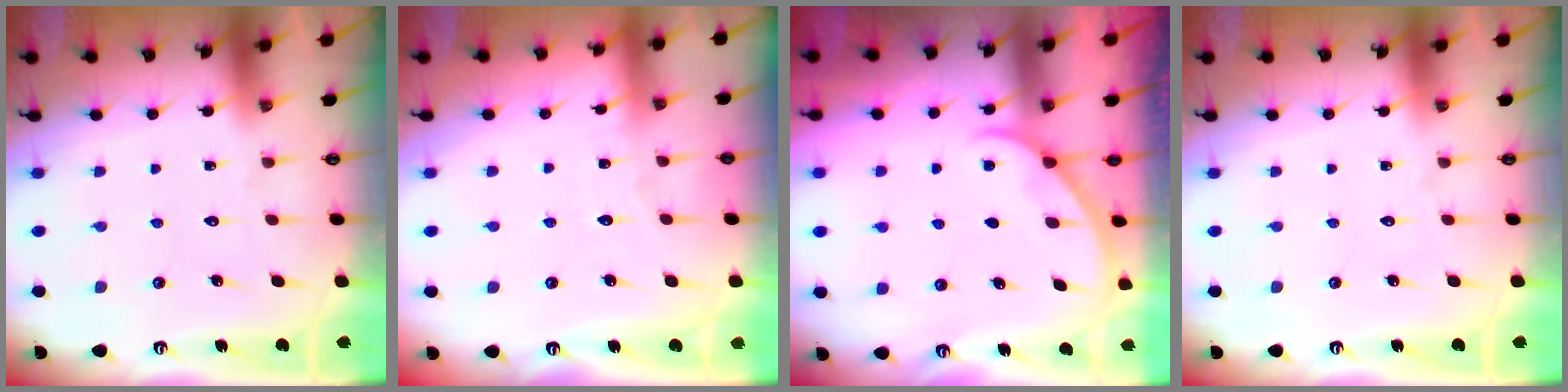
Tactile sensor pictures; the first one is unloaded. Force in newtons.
{"total": 3.0, "press": 3.0, "slide": 0.4}
{"total": 2.6, "press": 2.6, "slide": 0.3}
{"total": 0.0}